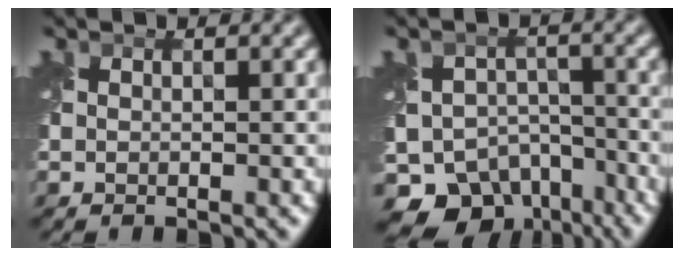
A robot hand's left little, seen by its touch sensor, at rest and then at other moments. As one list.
[{"total": 11.3, "force": [-8.0, 6.9, 4.0], "torque": [-0.061, -0.011, -0.114]}]